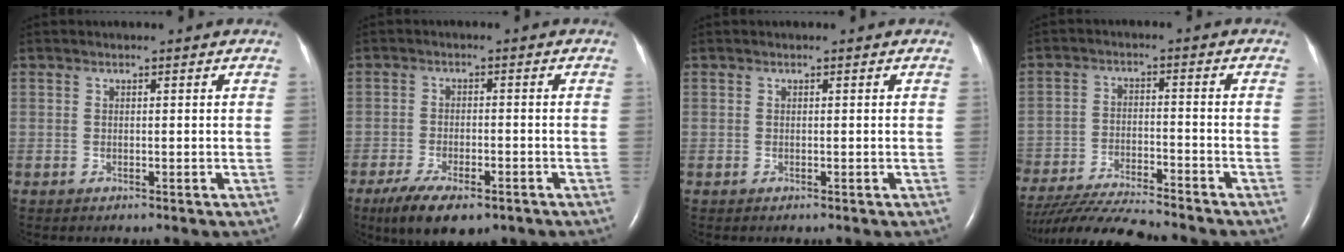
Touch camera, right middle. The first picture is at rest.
{"total": 9.4, "force": [-6.4, 3.4, 5.9], "torque": [-0.098, -0.012, -0.098]}
{"total": 0.0}
{"total": 15.7, "force": [-14.4, 1.1, 6.2], "torque": [-0.117, -0.029, -0.237]}